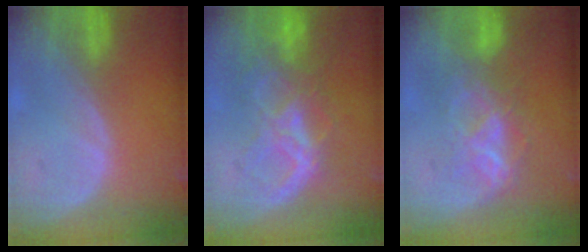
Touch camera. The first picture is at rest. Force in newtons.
{"total": 8.3, "press": 7.7, "slide": 3.2}
{"total": 6.1, "press": 6.1, "slide": 0.7}